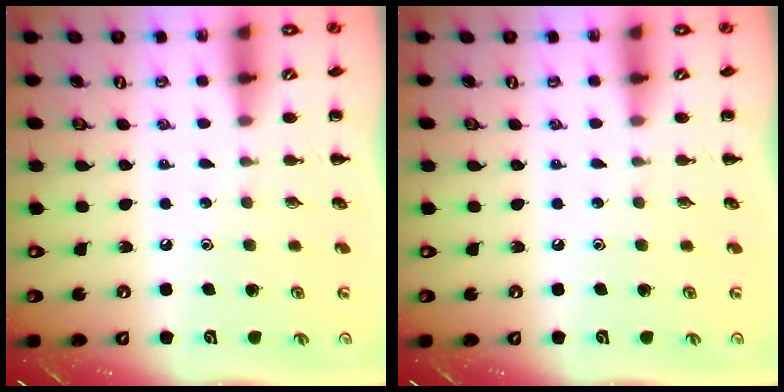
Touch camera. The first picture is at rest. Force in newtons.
{"total": 0.0}